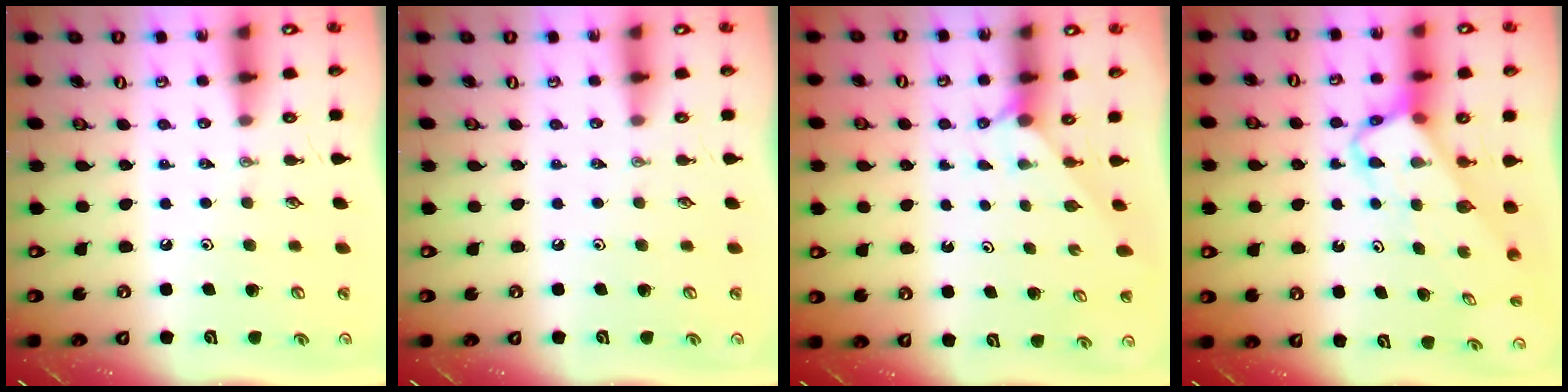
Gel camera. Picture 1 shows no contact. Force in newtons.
{"total": 0.0}
{"total": 2.2, "press": 2.2, "slide": 0.2}
{"total": 3.9, "press": 3.8, "slide": 0.2}